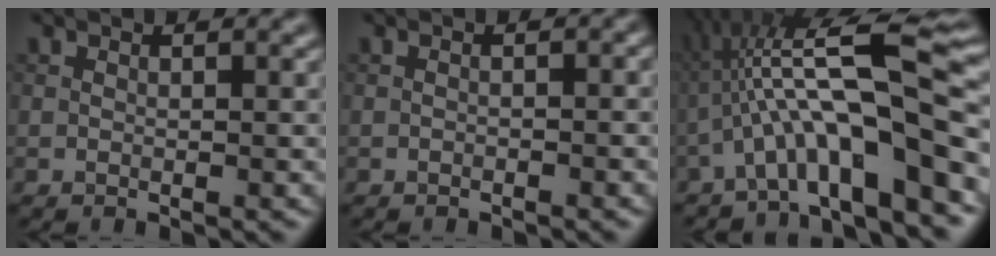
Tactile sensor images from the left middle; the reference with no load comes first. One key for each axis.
{"total": 0.8, "fx": -0.4, "fy": 0.2, "fz": 0.7, "tx": -0.014, "ty": -0.001, "tz": -0.012}
{"total": 11.2, "fx": -2.7, "fy": 2.2, "fz": 10.7, "tx": -0.172, "ty": 0.032, "tz": -0.045}